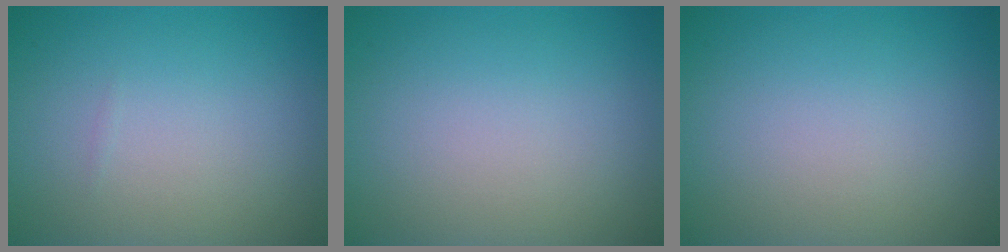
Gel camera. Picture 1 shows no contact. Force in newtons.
{"total": 0.0}
{"total": 0.0}